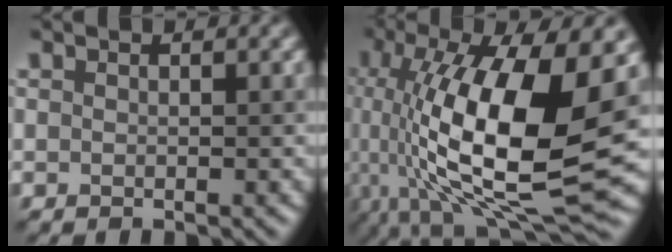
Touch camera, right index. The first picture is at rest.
{"total": 15.7, "force": [0.2, 6.1, 14.4], "torque": [-0.266, -0.003, 0.003]}